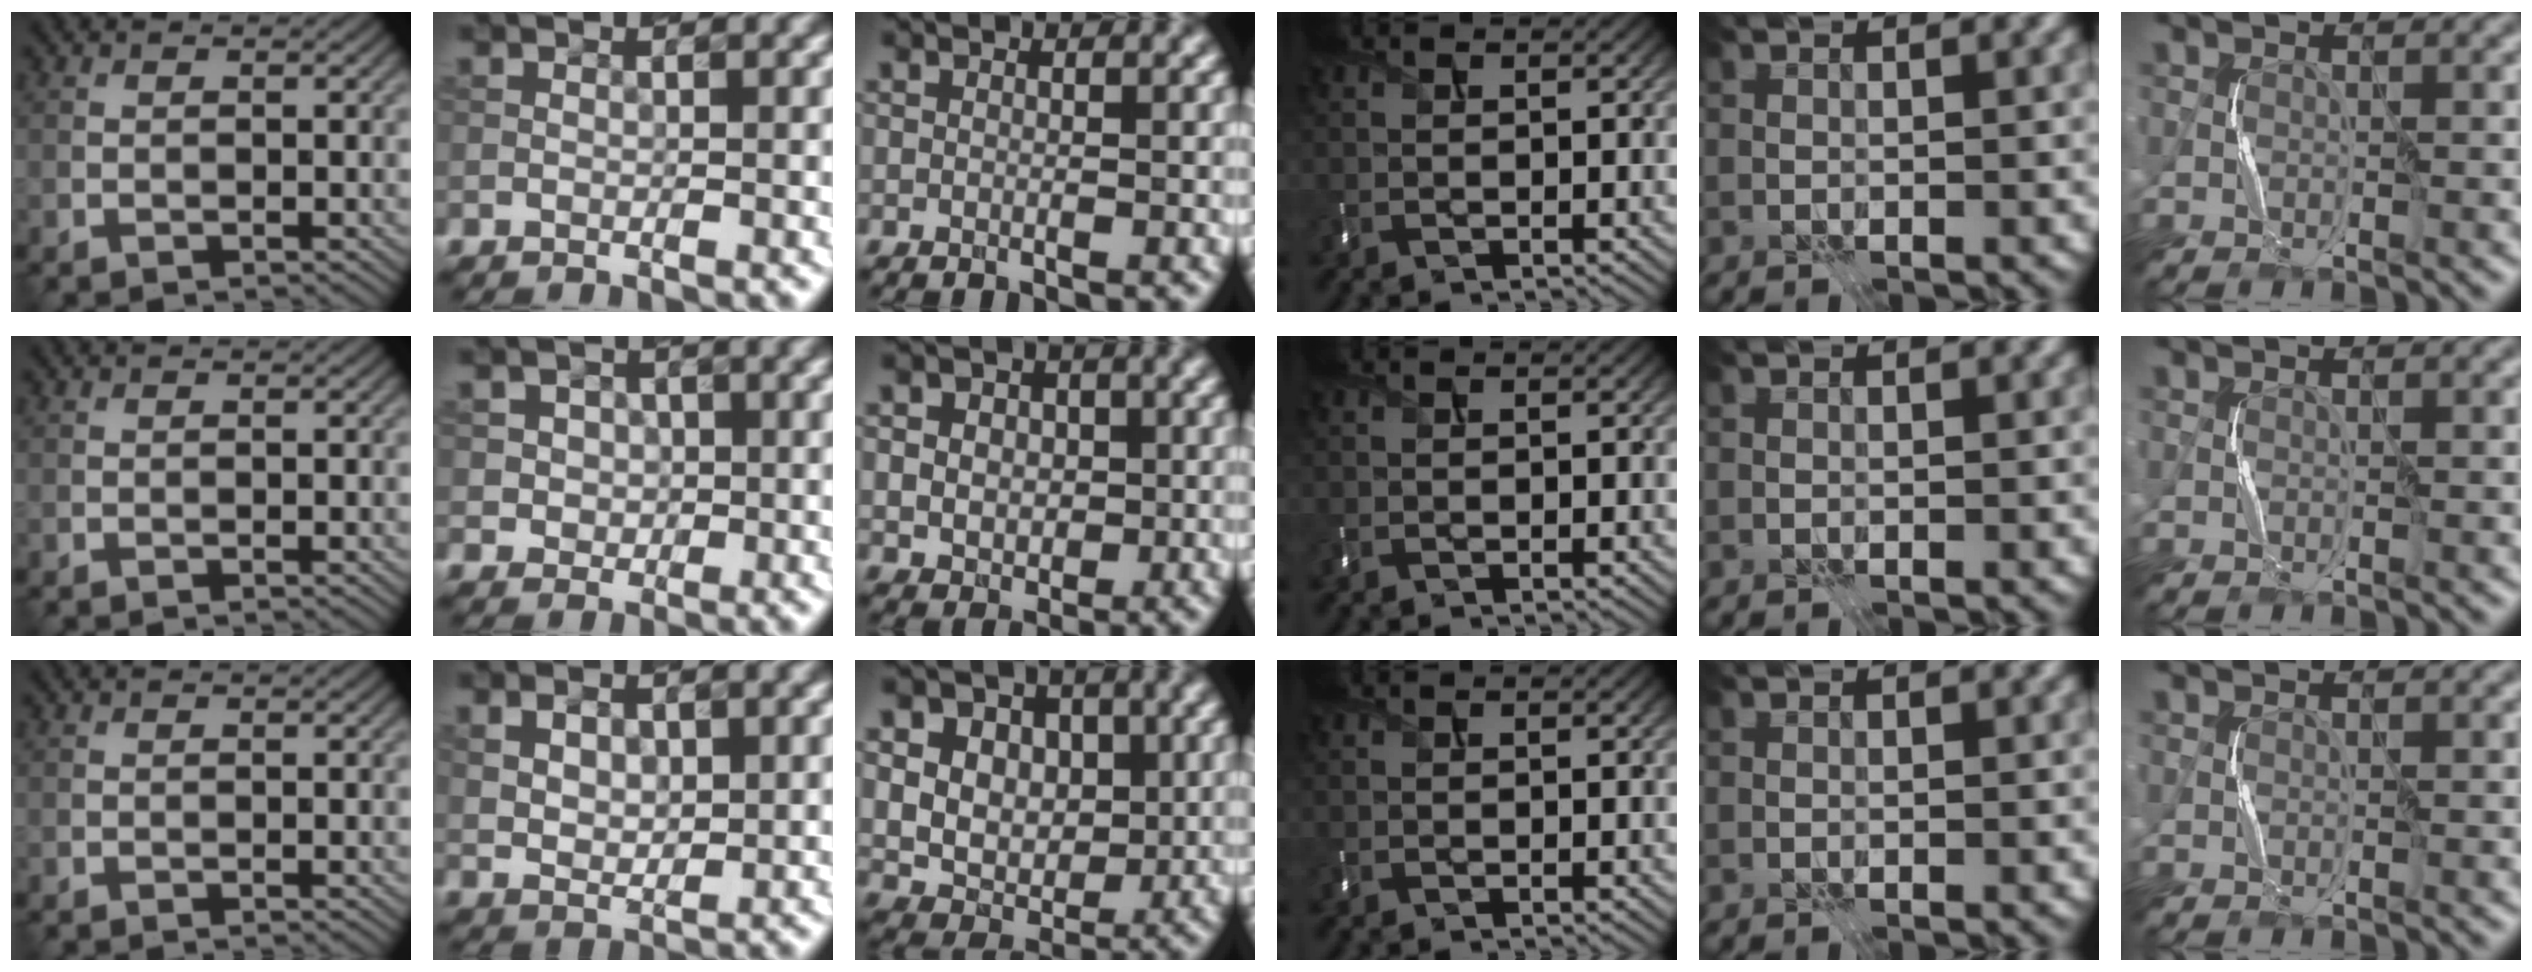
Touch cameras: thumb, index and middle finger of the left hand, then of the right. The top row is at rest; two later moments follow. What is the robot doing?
{"motion": "press", "object": "memory foam"}